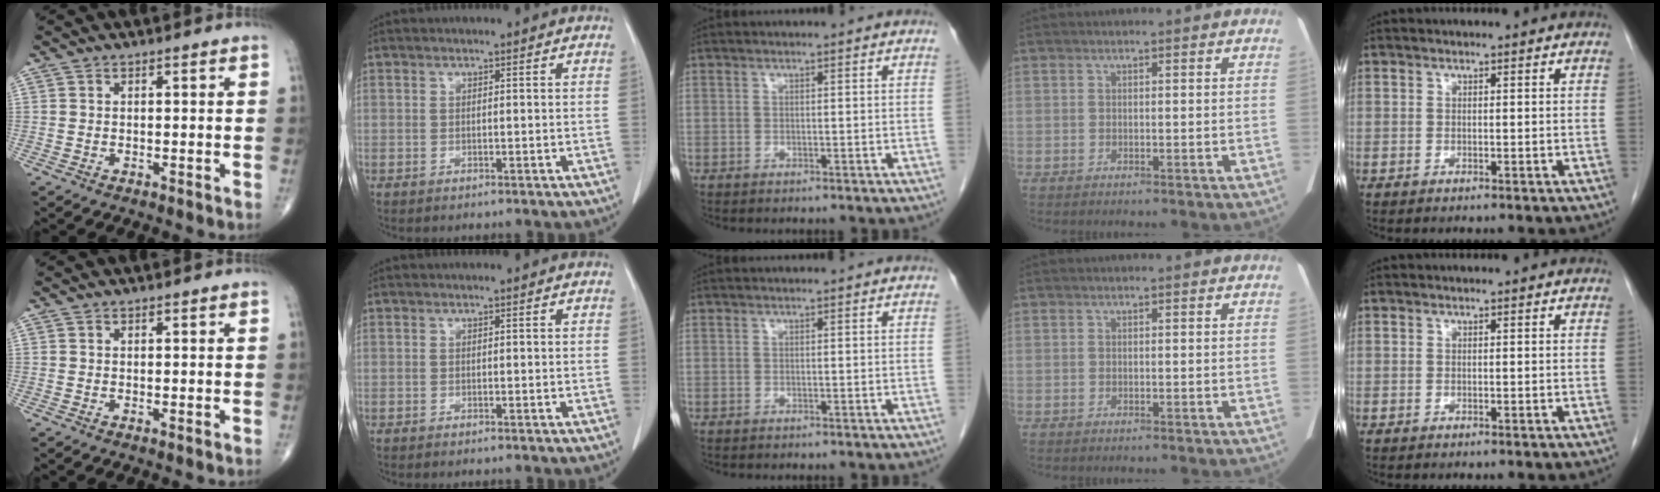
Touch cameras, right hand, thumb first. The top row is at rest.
{}